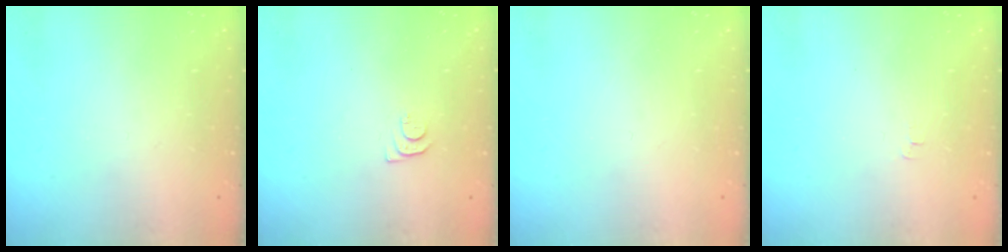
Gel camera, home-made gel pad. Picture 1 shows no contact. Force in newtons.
{"total": 4.6, "press": 4.6, "slide": 0.6}
{"total": 0.0}
{"total": 4.3, "press": 4.2, "slide": 0.6}